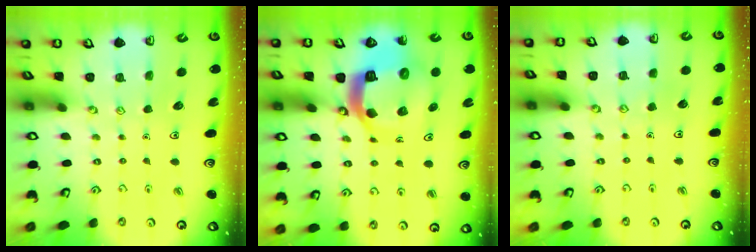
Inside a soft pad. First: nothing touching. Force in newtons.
{"total": 15.5, "press": 15.4, "slide": 1.9}
{"total": 4.0, "press": 4.0, "slide": 0.2}